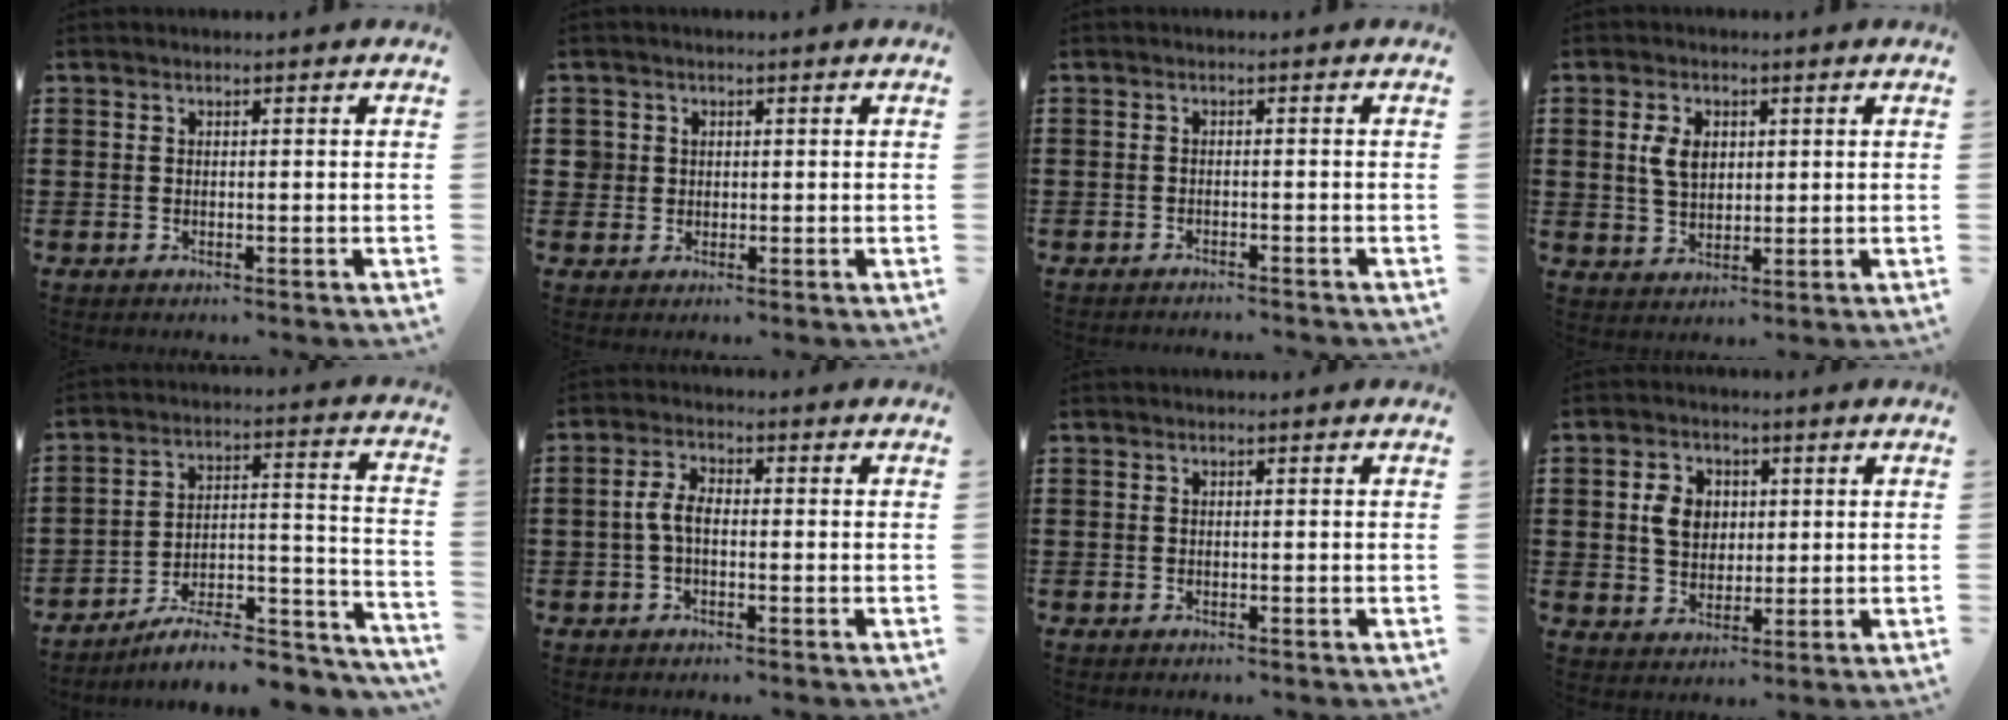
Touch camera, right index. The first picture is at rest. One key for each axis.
{"total": 2.2, "fx": 0.5, "fy": 2.1, "fz": 0.3, "tx": -0.015, "ty": 0.012, "tz": 0.008}
{"total": 1.2, "fx": -1.0, "fy": -0.7, "fz": 0.0, "tx": 0.003, "ty": 0.001, "tz": -0.018}
{"total": 4.5, "fx": 1.3, "fy": 2.5, "fz": 3.4, "tx": -0.078, "ty": 0.007, "tz": 0.022}
{"total": 8.4, "fx": -7.3, "fy": 1.3, "fz": 4.0, "tx": -0.050, "ty": 0.014, "tz": -0.136}
{"total": 3.5, "fx": -0.5, "fy": 1.3, "fz": 3.2, "tx": -0.076, "ty": -0.003, "tz": -0.015}
{"total": 0.0}
{"total": 5.3, "fx": 1.1, "fy": 3.9, "fz": 3.4, "tx": -0.073, "ty": 0.010, "tz": 0.015}